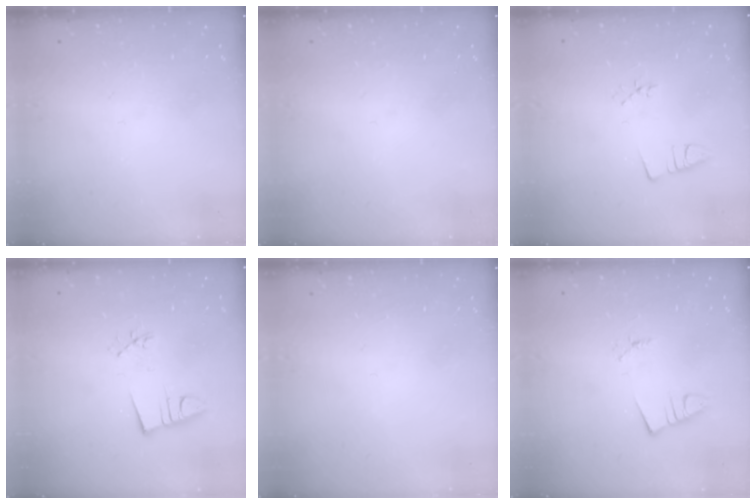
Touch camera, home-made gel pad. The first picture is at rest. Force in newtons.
{"total": 0.0}
{"total": 2.2, "press": 1.7, "slide": 1.4}
{"total": 3.6, "press": 2.2, "slide": 2.8}
{"total": 0.0}
{"total": 1.0, "press": 1.0, "slide": 0.1}